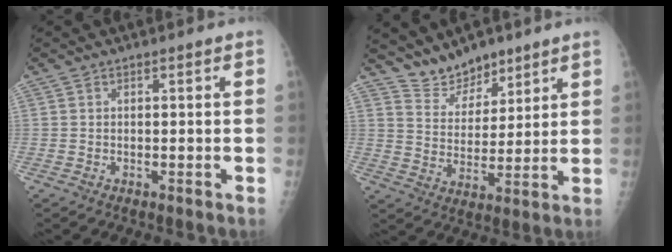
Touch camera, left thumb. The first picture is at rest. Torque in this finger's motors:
{"motor_torque": [-0.27, -0.24, 0.36, -0.26, -0.02]}